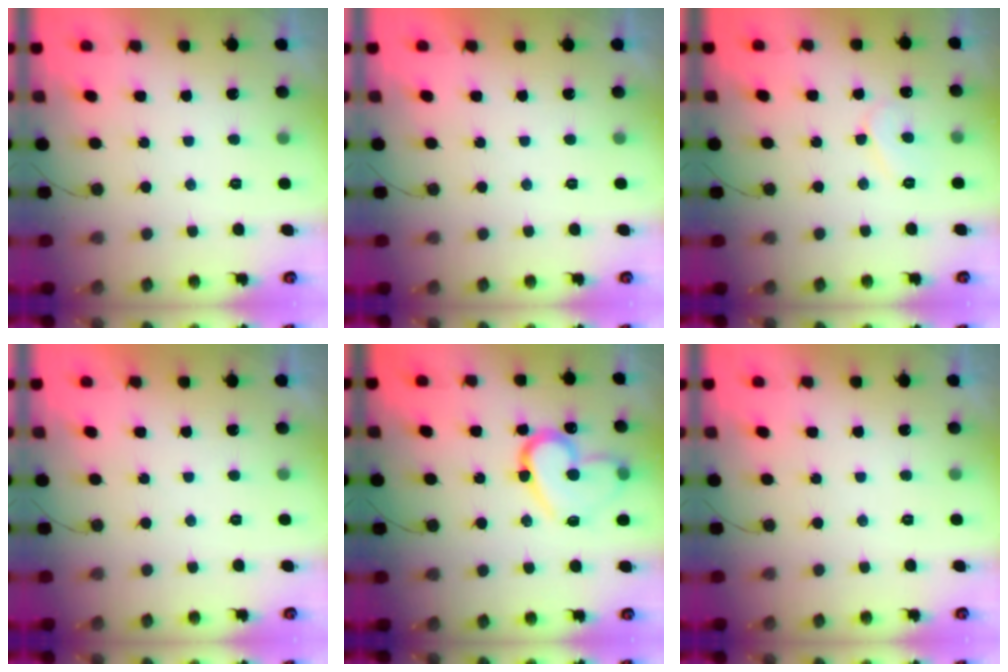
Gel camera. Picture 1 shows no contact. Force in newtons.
{"total": 1.7, "press": 1.7, "slide": 0.0}
{"total": 6.6, "press": 6.6, "slide": 0.5}
{"total": 1.7, "press": 1.7, "slide": 0.0}
{"total": 15.7, "press": 15.6, "slide": 1.7}
{"total": 0.0}